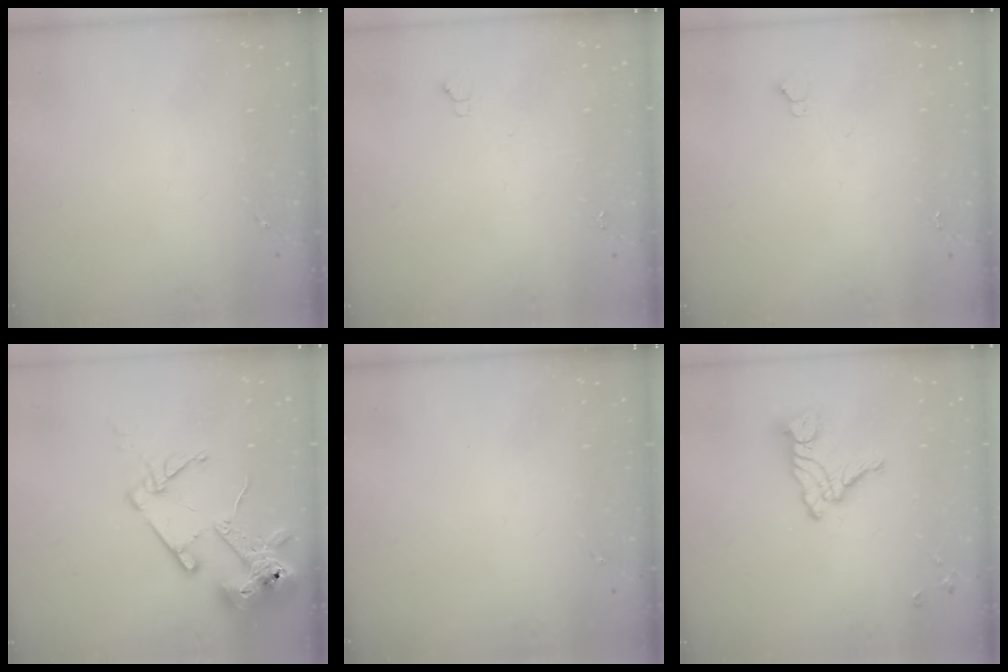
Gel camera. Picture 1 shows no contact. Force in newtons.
{"total": 4.9, "press": 4.8, "slide": 0.7}
{"total": 3.6, "press": 3.6, "slide": 0.5}
{"total": 17.2, "press": 17.1, "slide": 2.1}
{"total": 0.0}
{"total": 12.7, "press": 12.6, "slide": 1.1}